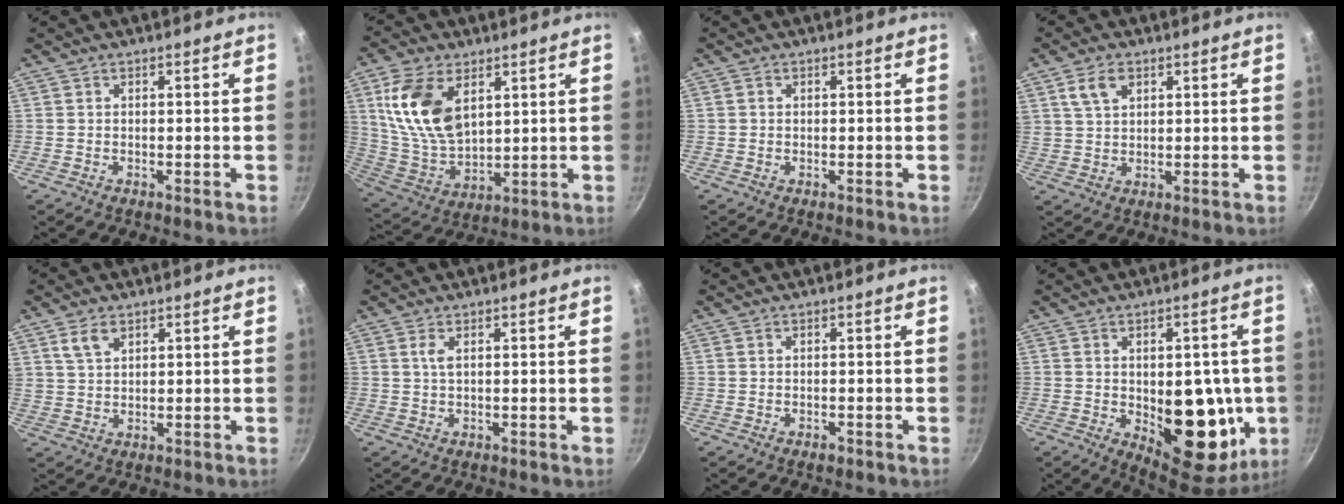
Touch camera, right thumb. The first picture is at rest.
{"total": 15.7, "force": [5.7, 9.2, 11.3], "torque": [-0.204, -0.025, 0.124]}
{"total": 0.8, "force": [0.1, 0.7, 0.3], "torque": [-0.004, 0.003, 0.000]}
{"total": 5.6, "force": [2.7, 3.4, 3.6], "torque": [-0.057, 0.000, 0.055]}
{"total": 4.7, "force": [2.6, 2.6, 2.9], "torque": [-0.046, -0.003, 0.054]}
{"total": 1.6, "force": [0.6, 0.4, 1.5], "torque": [-0.029, -0.001, 0.012]}
{"total": 1.0, "force": [-0.6, 0.6, 0.6], "torque": [-0.010, 0.004, -0.008]}
{"total": 18.8, "force": [-2.5, 10.4, 15.4], "torque": [-0.136, -0.011, -0.014]}